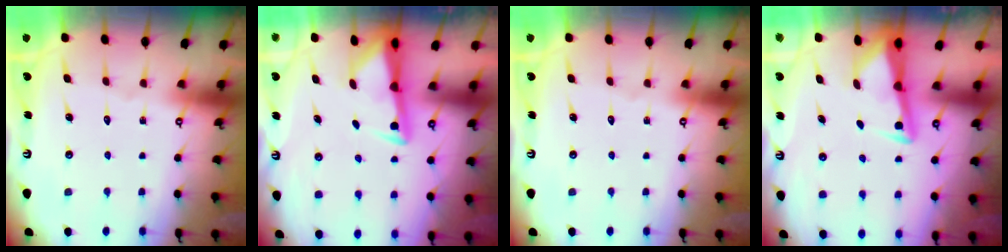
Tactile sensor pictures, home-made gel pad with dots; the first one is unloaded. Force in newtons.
{"total": 2.8, "press": 2.7, "slide": 0.5}
{"total": 0.0}
{"total": 3.1, "press": 3.1, "slide": 0.4}